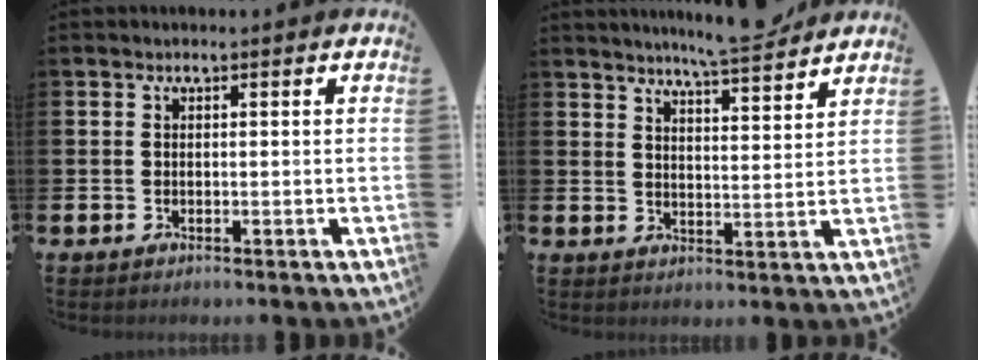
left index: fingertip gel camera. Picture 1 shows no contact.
{"total": 6.4, "force": [6.2, -0.4, 1.3], "torque": [-0.029, -0.040, 0.108]}